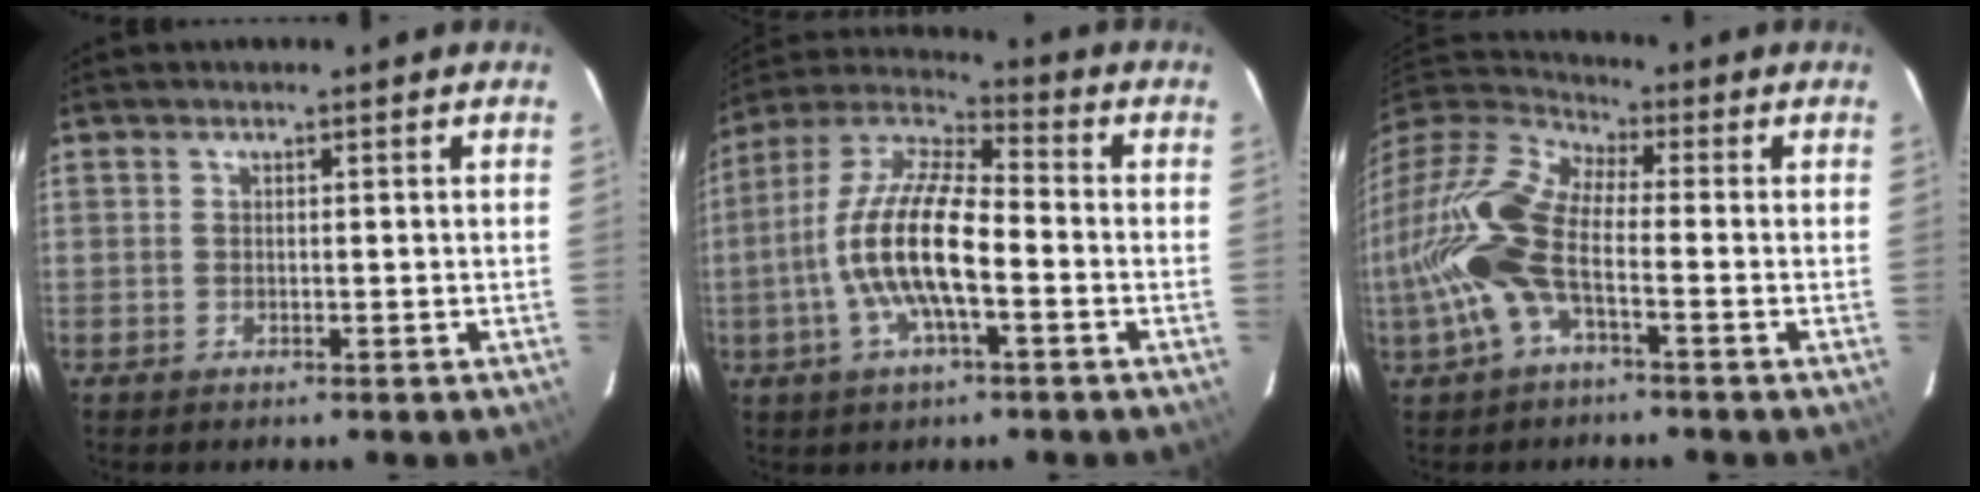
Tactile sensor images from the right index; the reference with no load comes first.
{"total": 15.4, "force": [-3.5, 4.7, 14.2], "torque": [-0.281, 0.003, -0.076]}
{"total": 18.1, "force": [-4.6, 7.5, 15.8], "torque": [-0.335, -0.009, -0.103]}